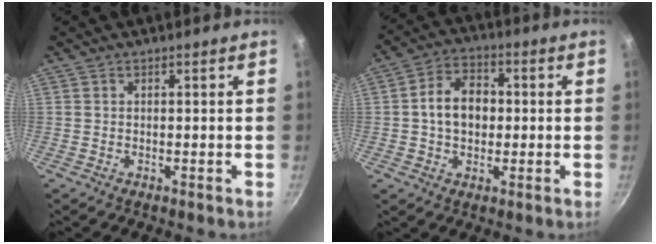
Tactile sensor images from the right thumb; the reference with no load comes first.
{"total": 9.5, "force": [0.2, 7.0, 6.5], "torque": [-0.084, 0.020, -0.006]}